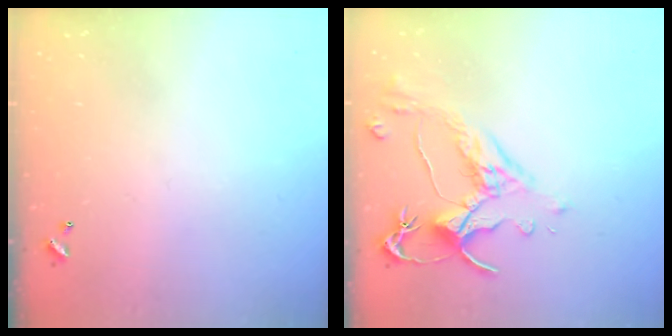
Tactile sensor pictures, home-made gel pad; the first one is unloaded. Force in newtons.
{"total": 2.5, "press": 2.1, "slide": 1.2}